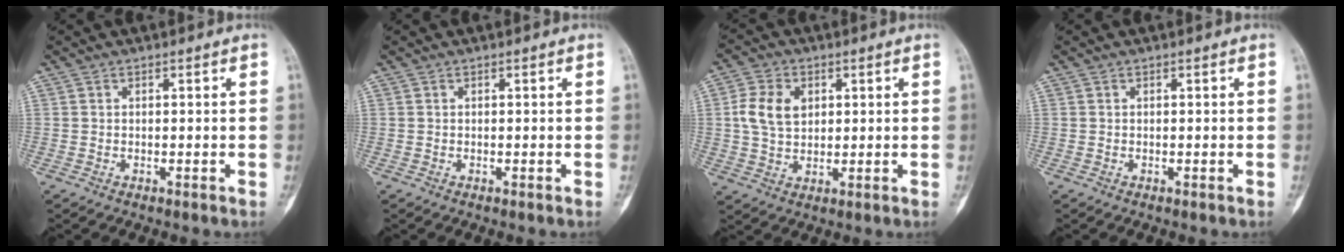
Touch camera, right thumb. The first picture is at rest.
{"total": 0.0}
{"total": 7.6, "force": [1.7, 5.5, 5.1], "torque": [-0.089, -0.001, 0.032]}
{"total": 0.0}